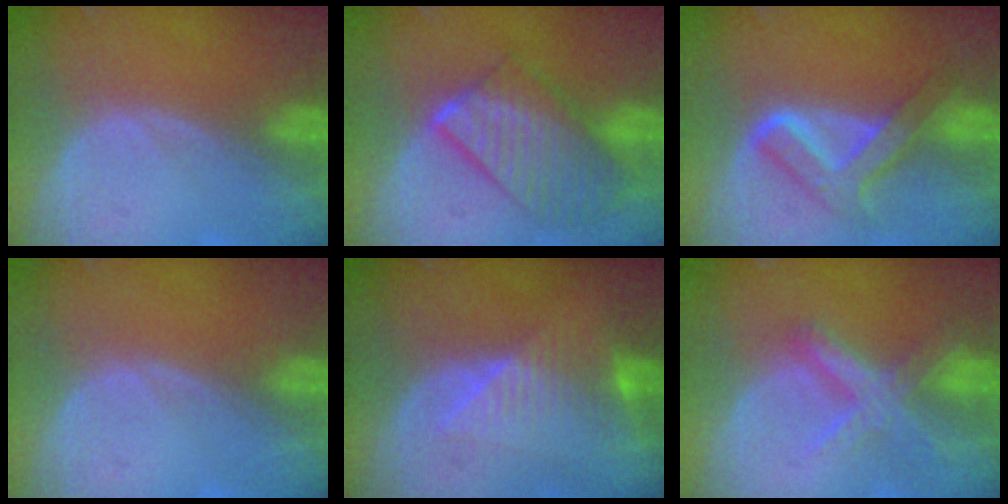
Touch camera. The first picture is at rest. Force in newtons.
{"total": 10.1, "press": 10.1, "slide": 0.9}
{"total": 6.9, "press": 6.8, "slide": 0.7}
{"total": 0.0}
{"total": 7.8, "press": 7.1, "slide": 3.0}
{"total": 7.2, "press": 6.1, "slide": 3.7}